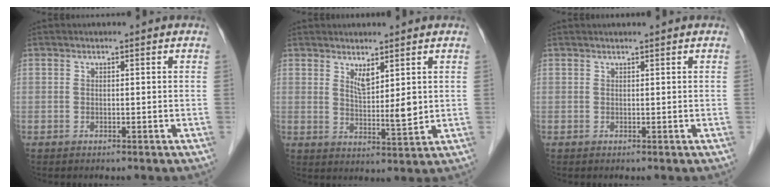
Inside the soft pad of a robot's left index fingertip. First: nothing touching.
{"total": 4.4, "force": [2.1, 0.8, 3.8], "torque": [-0.069, -0.016, 0.042]}
{"total": 1.1, "force": [1.0, -0.2, 0.5], "torque": [-0.006, 0.010, 0.019]}